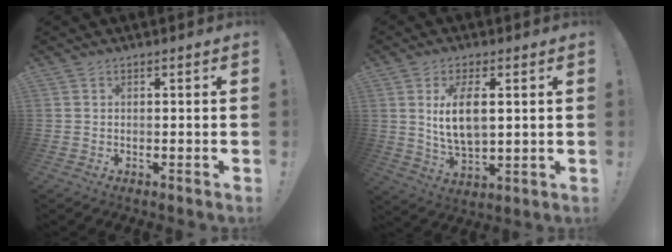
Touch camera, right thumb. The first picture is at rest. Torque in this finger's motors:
{"motor_torque": [-0.37, 0.32, 0.58, 0.65, 0.26]}